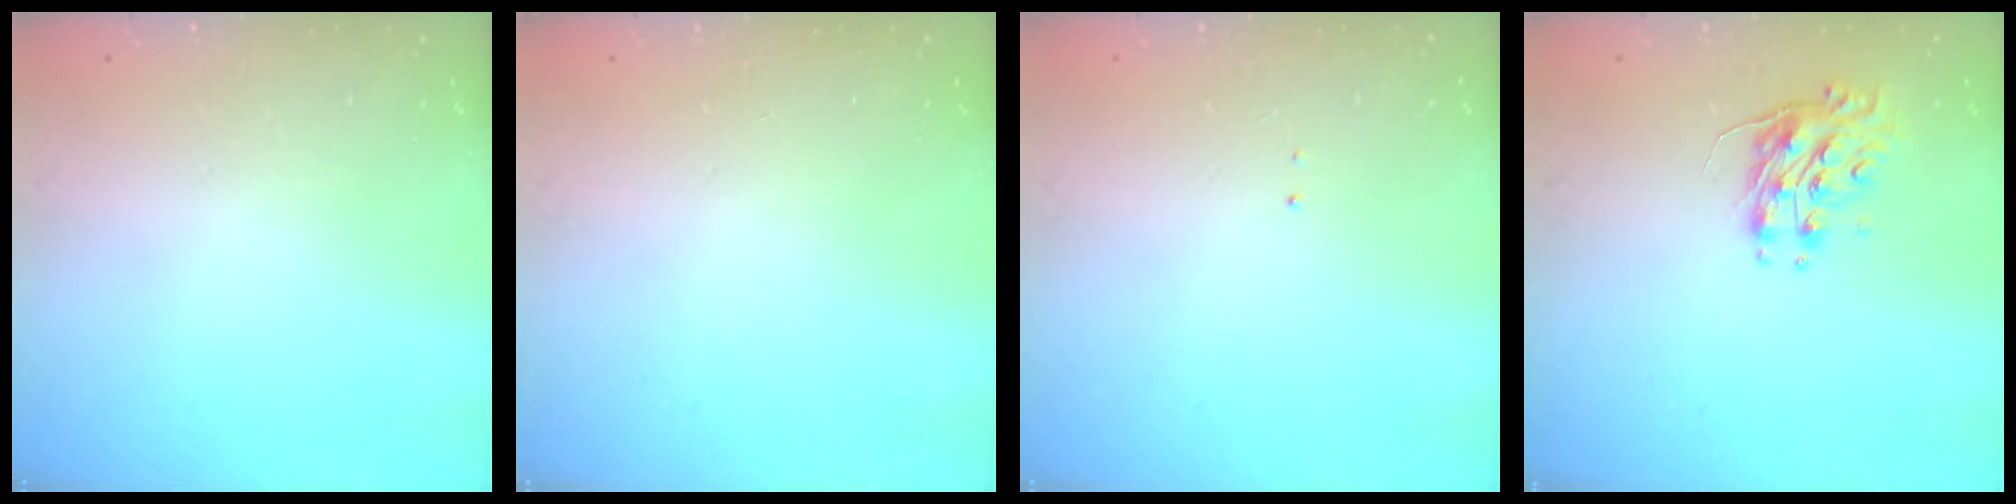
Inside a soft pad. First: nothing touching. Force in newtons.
{"total": 0.0}
{"total": 0.7, "press": 0.7, "slide": 0.1}
{"total": 8.7, "press": 8.7, "slide": 0.3}